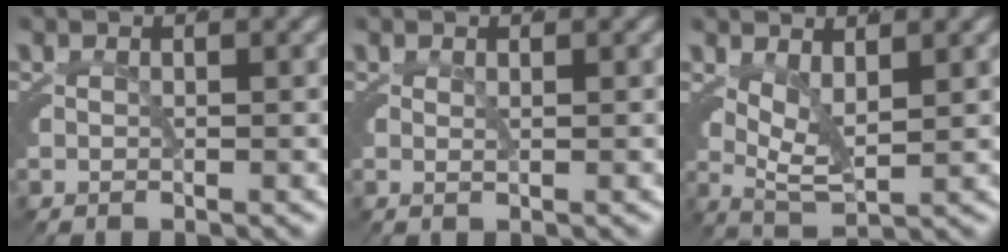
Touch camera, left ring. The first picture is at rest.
{"total": 0.5, "force": [0.3, 0.2, 0.4], "torque": [-0.013, -0.007, 0.008]}
{"total": 6.5, "force": [2.1, 3.9, 4.7], "torque": [-0.087, -0.007, 0.034]}